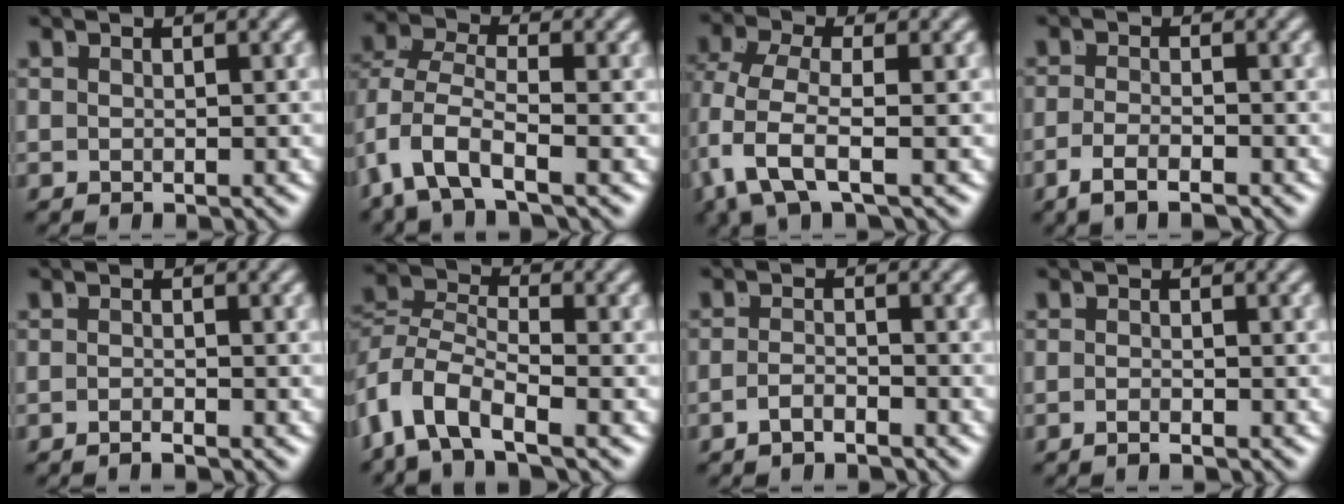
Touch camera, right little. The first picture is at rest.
{"total": 4.3, "force": [-1.5, 2.5, 3.2], "torque": [-0.105, -0.035, -0.014]}
{"total": 4.3, "force": [-1.0, 1.8, 3.8], "torque": [-0.117, -0.033, -0.002]}
{"total": 2.6, "force": [-2.2, -0.3, 1.5], "torque": [-0.030, -0.009, -0.034]}
{"total": 1.3, "force": [-1.0, -0.7, 0.3], "torque": [-0.003, -0.002, -0.020]}
{"total": 6.2, "force": [-2.4, 4.2, 4.0], "torque": [-0.107, -0.030, -0.036]}
{"total": 2.1, "force": [-1.9, -0.5, 0.6], "torque": [-0.007, -0.006, -0.032]}
{"total": 1.2, "force": [-1.0, -0.6, 0.4], "torque": [-0.007, -0.002, -0.018]}